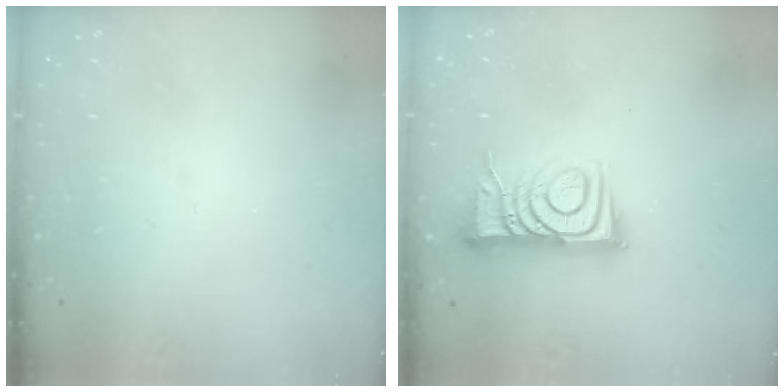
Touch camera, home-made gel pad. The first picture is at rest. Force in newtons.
{"total": 9.8, "press": 9.8, "slide": 1.2}